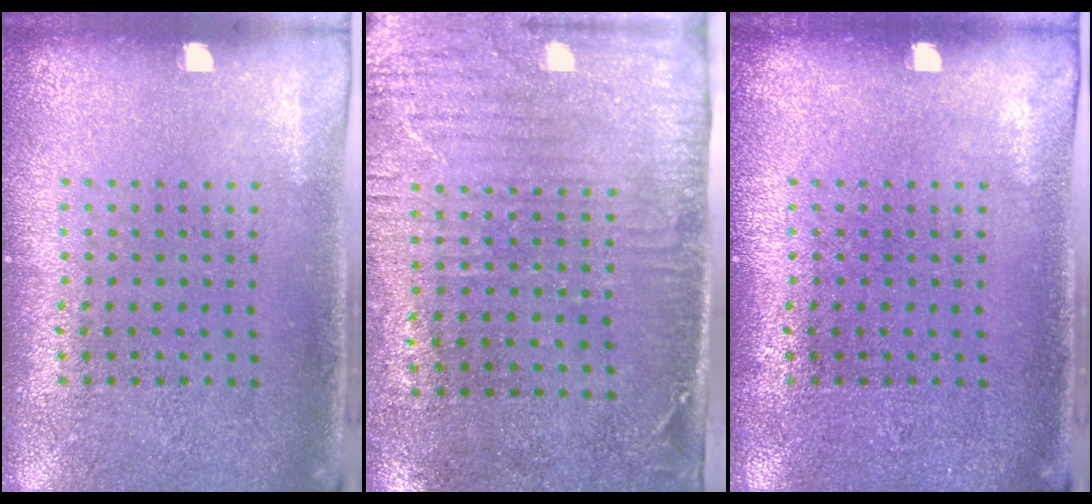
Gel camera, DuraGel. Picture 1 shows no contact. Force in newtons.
{"total": 3.0, "press": 2.4, "slide": 1.7}
{"total": 0.0}